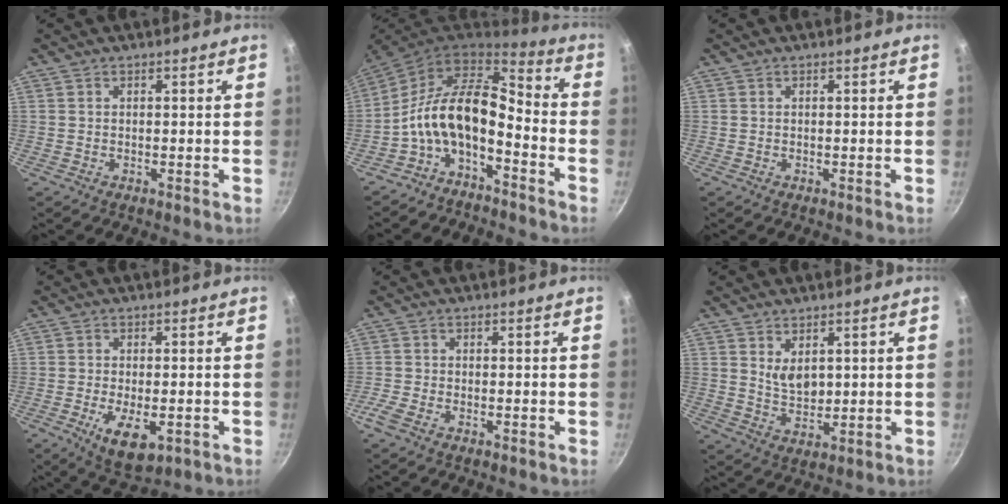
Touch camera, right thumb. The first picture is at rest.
{"total": 12.9, "force": [-5.3, 6.2, 9.9], "torque": [-0.161, 0.099, -0.106]}
{"total": 0.0}
{"total": 8.0, "force": [-2.8, 3.7, 6.6], "torque": [-0.108, -0.008, -0.038]}
{"total": 2.6, "force": [-1.6, 1.0, 1.7], "torque": [-0.051, 0.000, -0.037]}
{"total": 4.6, "force": [1.7, 2.7, 3.3], "torque": [-0.046, -0.020, 0.038]}